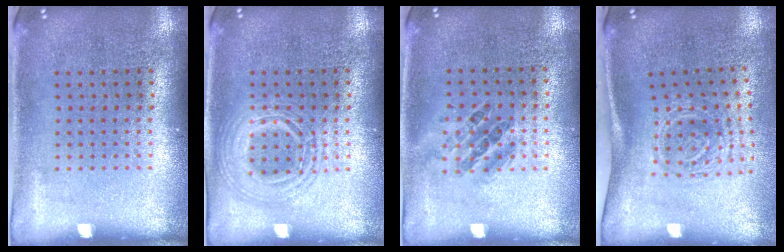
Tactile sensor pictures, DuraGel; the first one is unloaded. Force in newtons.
{"total": 2.5, "press": 2.5, "slide": 0.3}
{"total": 0.9, "press": 0.8, "slide": 0.5}
{"total": 1.8, "press": 1.3, "slide": 1.3}